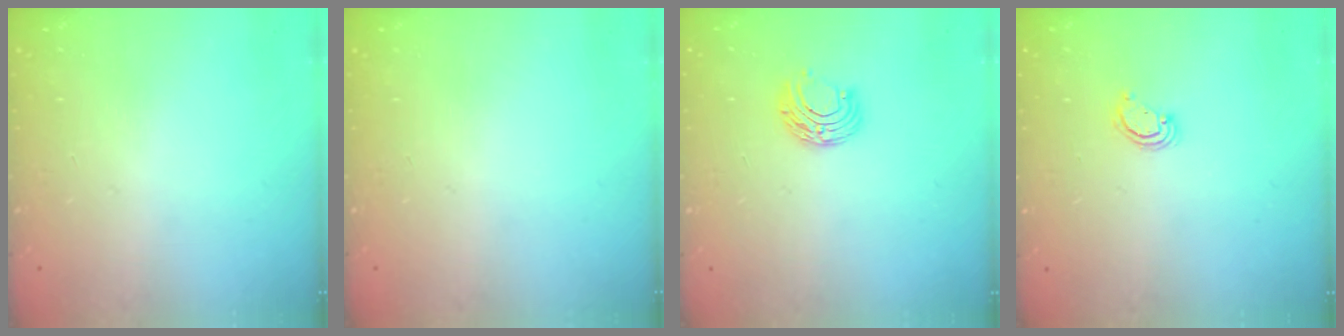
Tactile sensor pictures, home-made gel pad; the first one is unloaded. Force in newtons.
{"total": 0.0}
{"total": 7.6, "press": 7.5, "slide": 0.6}
{"total": 2.6, "press": 2.6, "slide": 0.3}